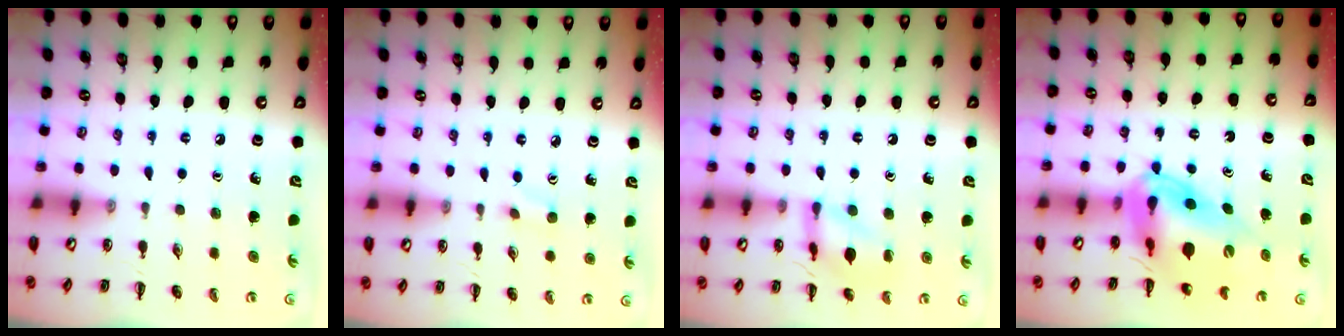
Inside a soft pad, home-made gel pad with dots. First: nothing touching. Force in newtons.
{"total": 2.3, "press": 2.2, "slide": 0.8}
{"total": 11.7, "press": 11.7, "slide": 0.4}
{"total": 14.3, "press": 13.6, "slide": 4.4}